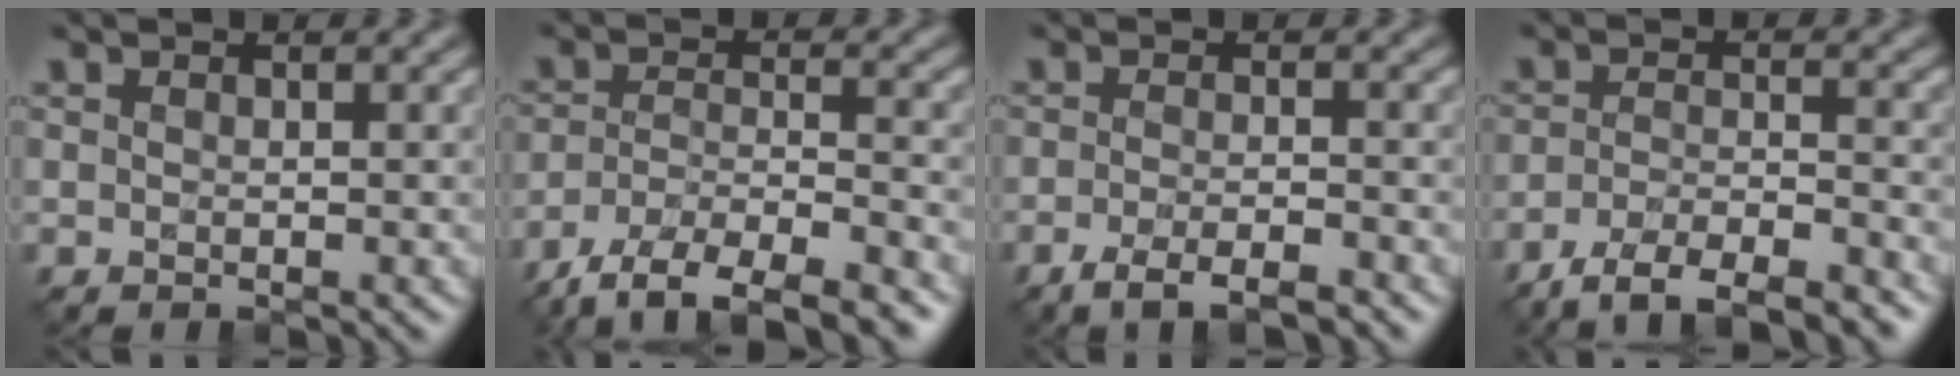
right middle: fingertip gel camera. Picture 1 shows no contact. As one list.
[{"total": 8.5, "force": [-6.8, 2.4, 4.5], "torque": [-0.074, -0.014, -0.116]}, {"total": 3.7, "force": [-2.7, 0.8, 2.5], "torque": [-0.039, -0.006, -0.048]}, {"total": 6.1, "force": [-5.0, 1.3, 3.2], "torque": [-0.052, -0.006, -0.085]}]